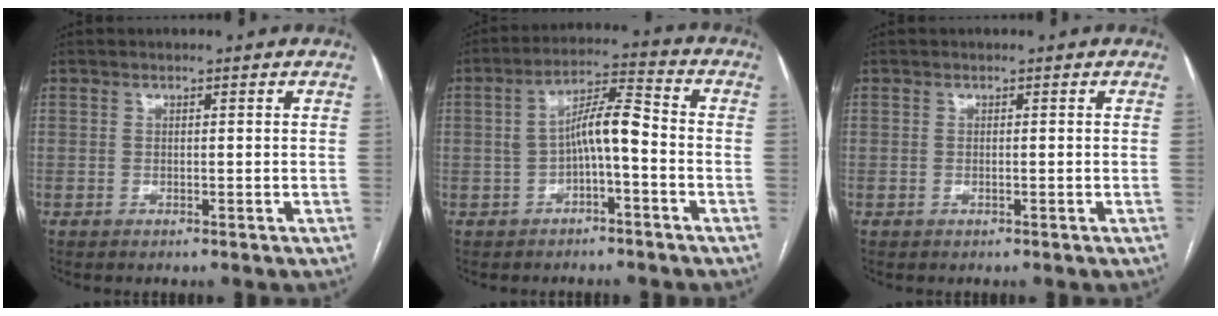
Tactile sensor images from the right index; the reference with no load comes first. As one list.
[{"total": 7.0, "force": [-1.2, 1.6, 6.7], "torque": [-0.119, 0.032, -0.021]}, {"total": 0.0}]